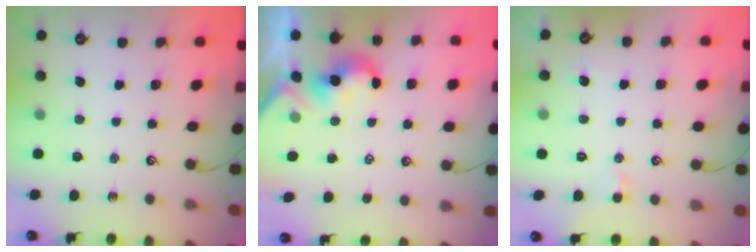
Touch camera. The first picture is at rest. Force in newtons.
{"total": 2.0, "press": 1.9, "slide": 0.5}
{"total": 0.9, "press": 0.7, "slide": 0.6}